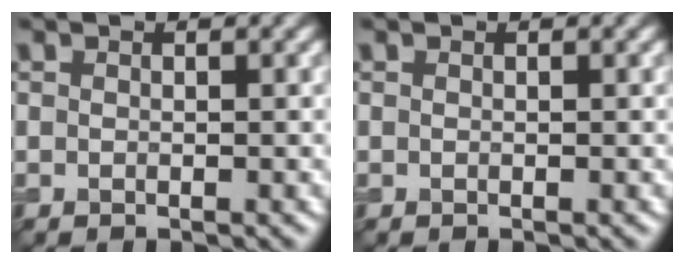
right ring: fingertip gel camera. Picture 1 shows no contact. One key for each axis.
{"total": 0.0}